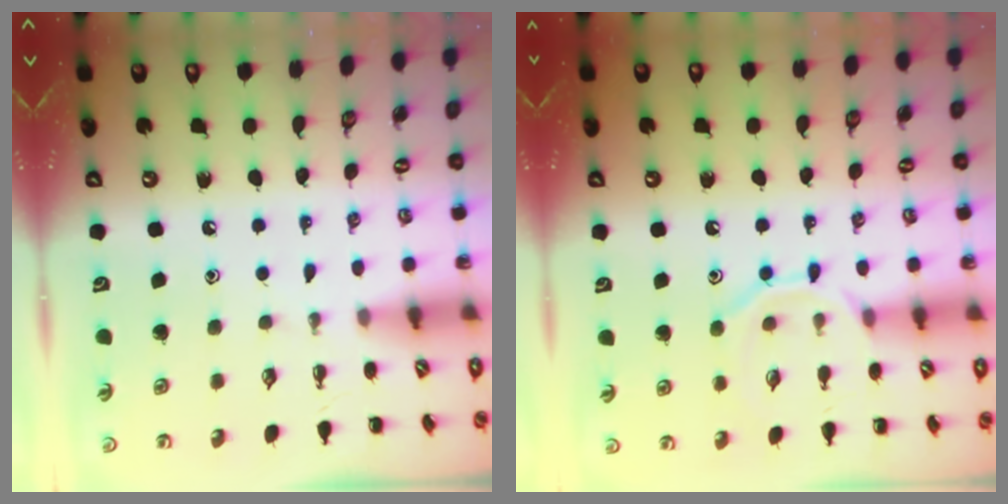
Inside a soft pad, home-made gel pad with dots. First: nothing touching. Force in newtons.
{"total": 9.0, "press": 9.0, "slide": 0.8}